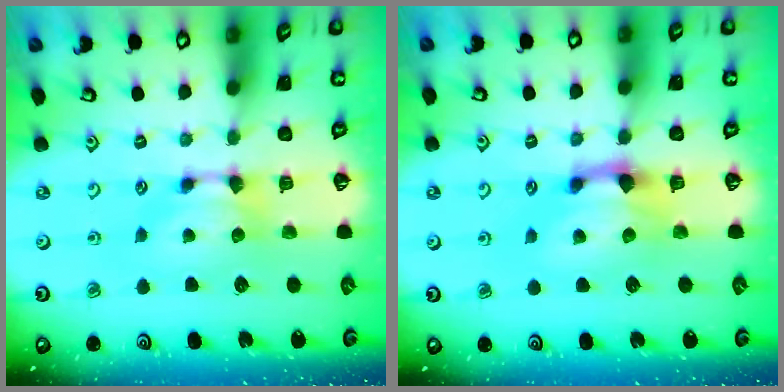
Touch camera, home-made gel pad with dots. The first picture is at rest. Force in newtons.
{"total": 2.5, "press": 2.0, "slide": 1.5}